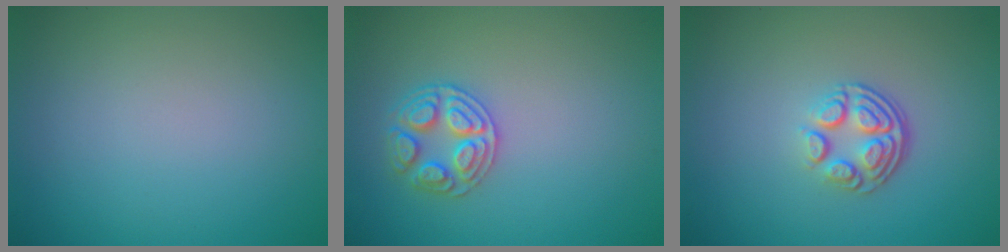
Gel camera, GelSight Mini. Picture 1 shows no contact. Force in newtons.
{"total": 3.0, "press": 3.0, "slide": 0.5}
{"total": 4.0, "press": 2.6, "slide": 3.0}